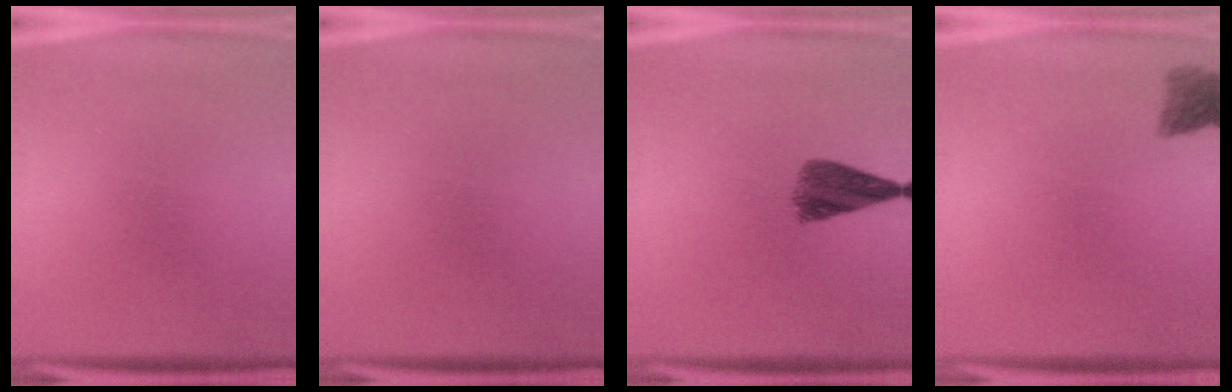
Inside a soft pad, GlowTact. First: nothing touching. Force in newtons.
{"total": 0.0}
{"total": 5.3}
{"total": 2.8}